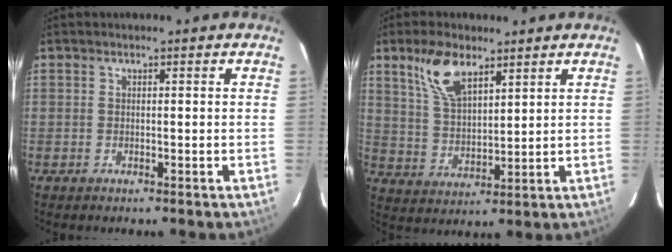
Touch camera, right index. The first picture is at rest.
{"total": 9.6, "force": [5.9, 4.3, 6.2], "torque": [-0.121, 0.012, 0.124]}